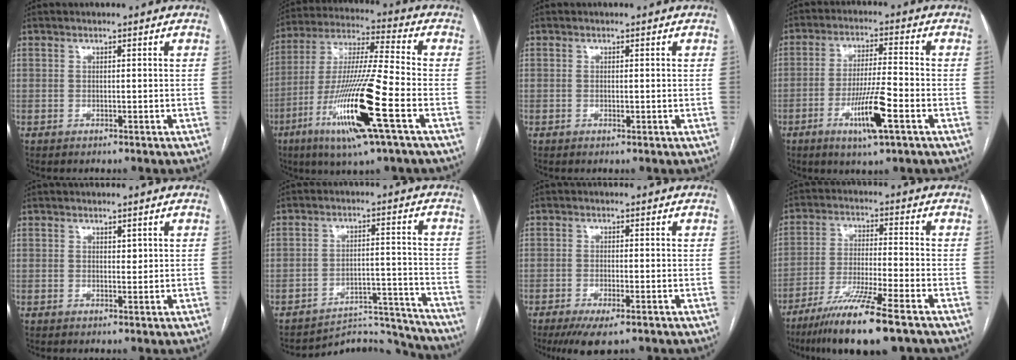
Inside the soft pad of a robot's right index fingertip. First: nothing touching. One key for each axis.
{"total": 18.5, "fx": -7.1, "fy": 0.2, "fz": 17.0, "tx": -0.352, "ty": -0.027, "tz": -0.136}
{"total": 0.5, "fx": 0.0, "fy": 0.2, "fz": 0.5, "tx": -0.009, "ty": -0.002, "tz": 0.001}
{"total": 9.3, "fx": -3.9, "fy": 0.4, "fz": 8.4, "tx": -0.155, "ty": -0.011, "tz": -0.068}
{"total": 0.9, "fx": 0.5, "fy": 0.5, "fz": 0.6, "tx": -0.006, "ty": -0.003, "tz": 0.007}
{"total": 11.8, "fx": -11.6, "fy": 1.3, "fz": -1.7, "tx": 0.044, "ty": 0.049, "tz": -0.160}
{"total": 5.2, "fx": -3.3, "fy": 1.0, "fz": 4.0, "tx": -0.068, "ty": -0.013, "tz": -0.052}
{"total": 13.0, "fx": -8.5, "fy": 0.1, "fz": 9.8, "tx": -0.187, "ty": -0.036, "tz": -0.153}